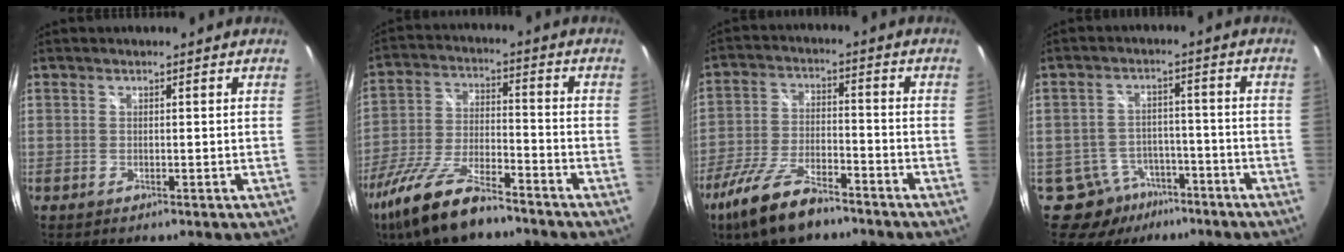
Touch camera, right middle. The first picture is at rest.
{"total": 16.0, "force": [-11.7, 4.4, 10.0], "torque": [-0.215, -0.031, -0.218]}
{"total": 13.2, "force": [-9.4, 4.3, 8.1], "torque": [-0.177, -0.024, -0.173]}
{"total": 9.5, "force": [-6.3, 6.7, 2.3], "torque": [-0.054, 0.014, -0.079]}